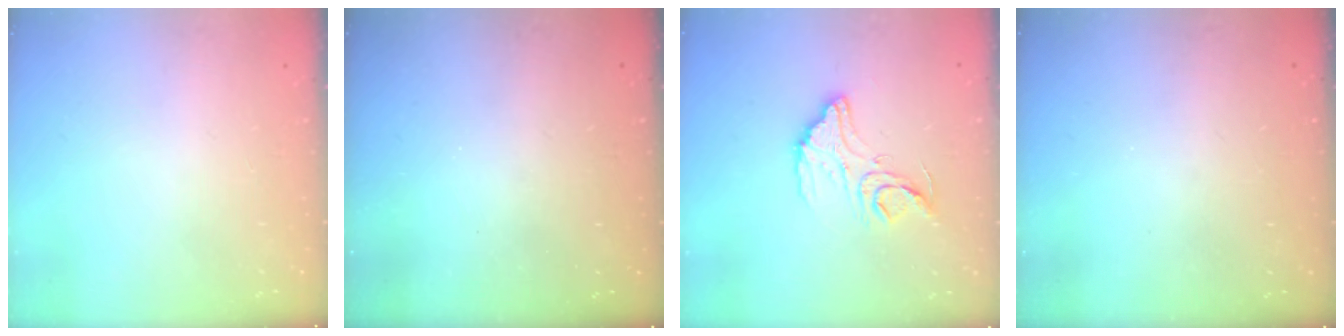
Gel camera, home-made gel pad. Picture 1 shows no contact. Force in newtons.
{"total": 3.2, "press": 3.1, "slide": 0.8}
{"total": 13.5, "press": 13.4, "slide": 1.0}
{"total": 3.0, "press": 3.0, "slide": 0.1}